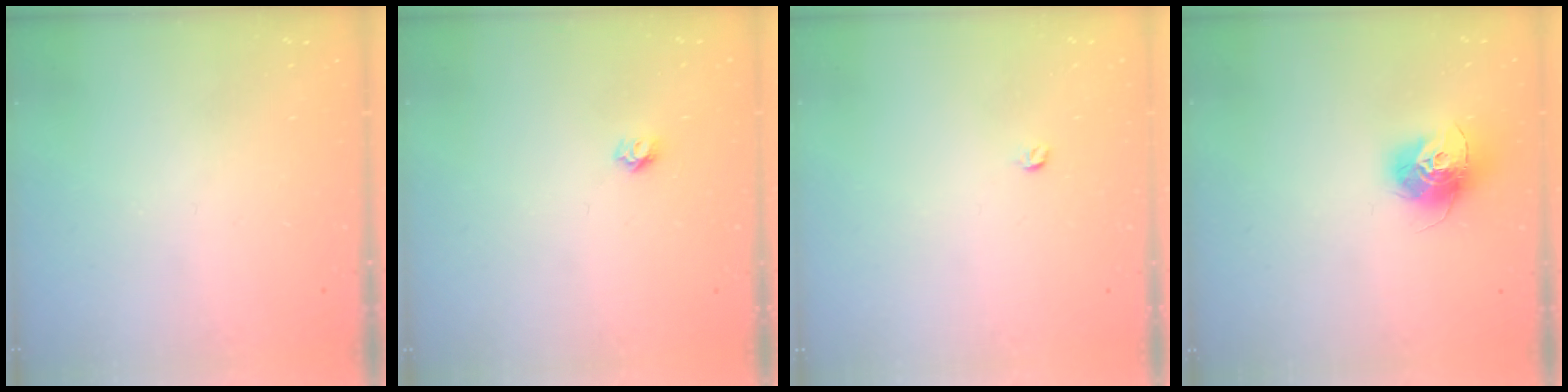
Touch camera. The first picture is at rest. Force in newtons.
{"total": 4.4, "press": 4.4, "slide": 0.4}
{"total": 3.0, "press": 2.9, "slide": 0.4}
{"total": 13.0, "press": 13.0, "slide": 1.0}